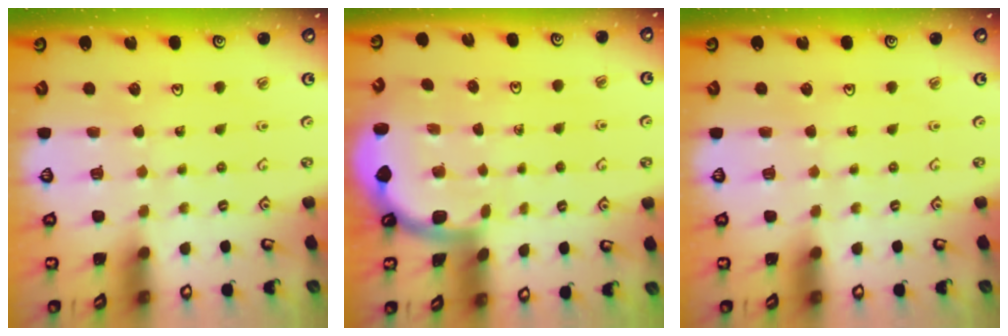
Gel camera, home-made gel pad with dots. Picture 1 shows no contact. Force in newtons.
{"total": 1.8, "press": 1.8, "slide": 0.0}
{"total": 0.0}